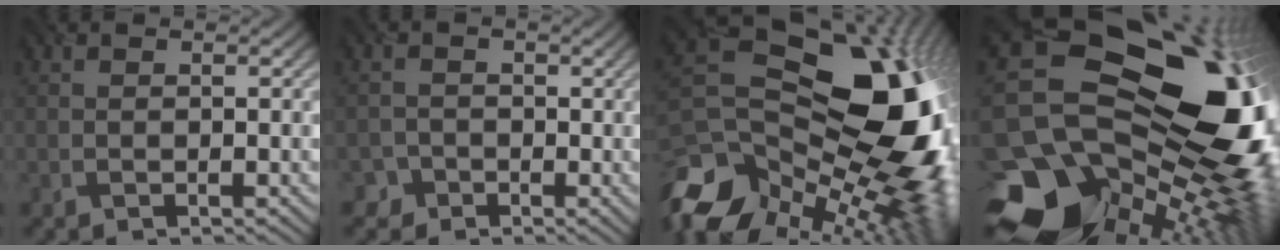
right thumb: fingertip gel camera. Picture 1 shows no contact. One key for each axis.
{"total": 2.3, "fx": -1.4, "fy": 1.5, "fz": -1.2, "tx": 0.029, "ty": 0.009, "tz": -0.028}
{"total": 19.2, "fx": -3.3, "fy": 13.5, "fz": 13.3, "tx": -0.292, "ty": -0.038, "tz": -0.042}
{"total": 20.0, "fx": -2.6, "fy": 15.4, "fz": 12.5, "tx": -0.242, "ty": -0.034, "tz": -0.035}